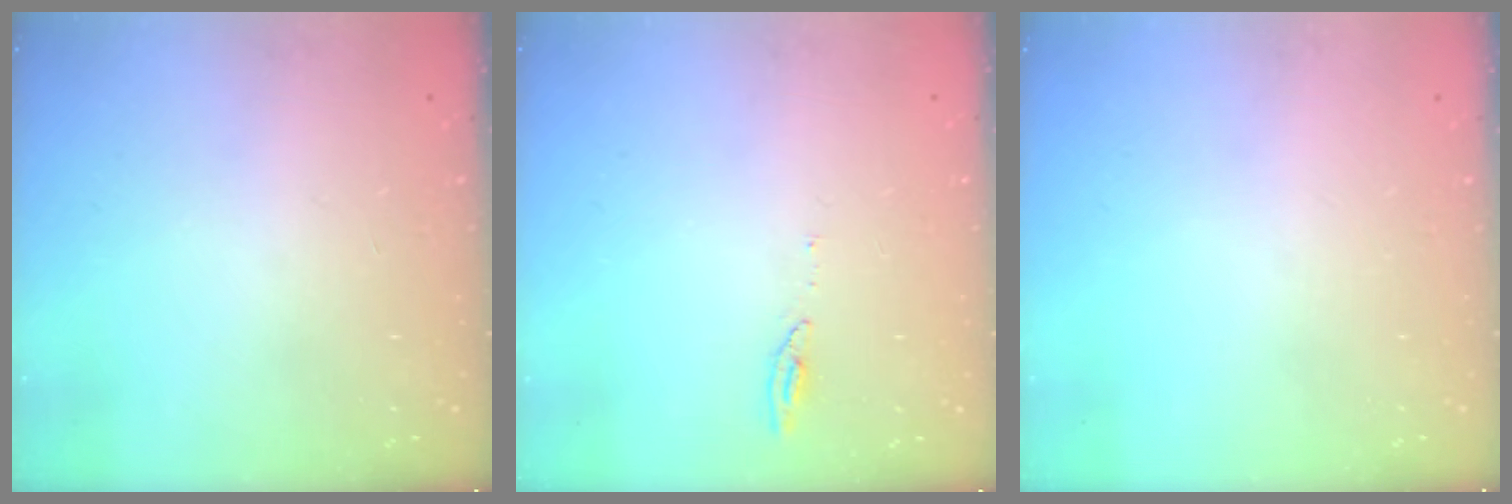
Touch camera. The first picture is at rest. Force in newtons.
{"total": 4.1, "press": 4.0, "slide": 0.5}
{"total": 0.0}